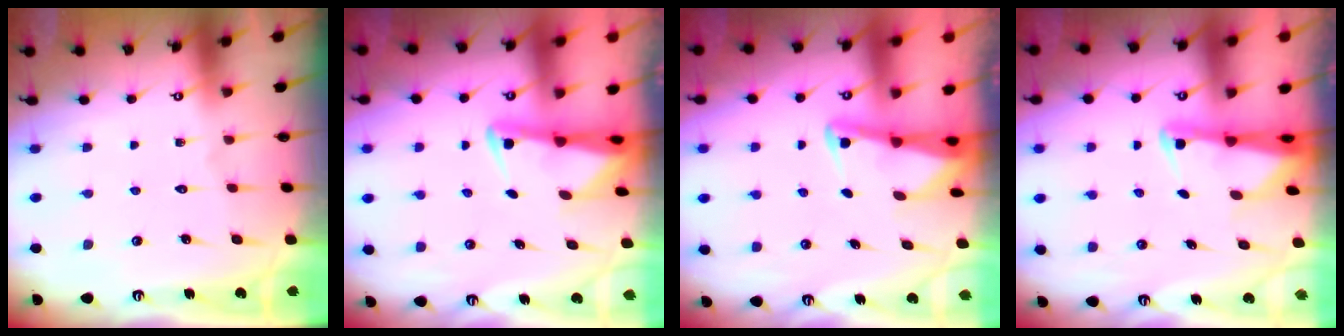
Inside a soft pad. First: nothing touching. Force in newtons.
{"total": 2.2, "press": 2.2, "slide": 0.4}
{"total": 2.3, "press": 2.3, "slide": 0.3}
{"total": 2.5, "press": 2.4, "slide": 0.5}